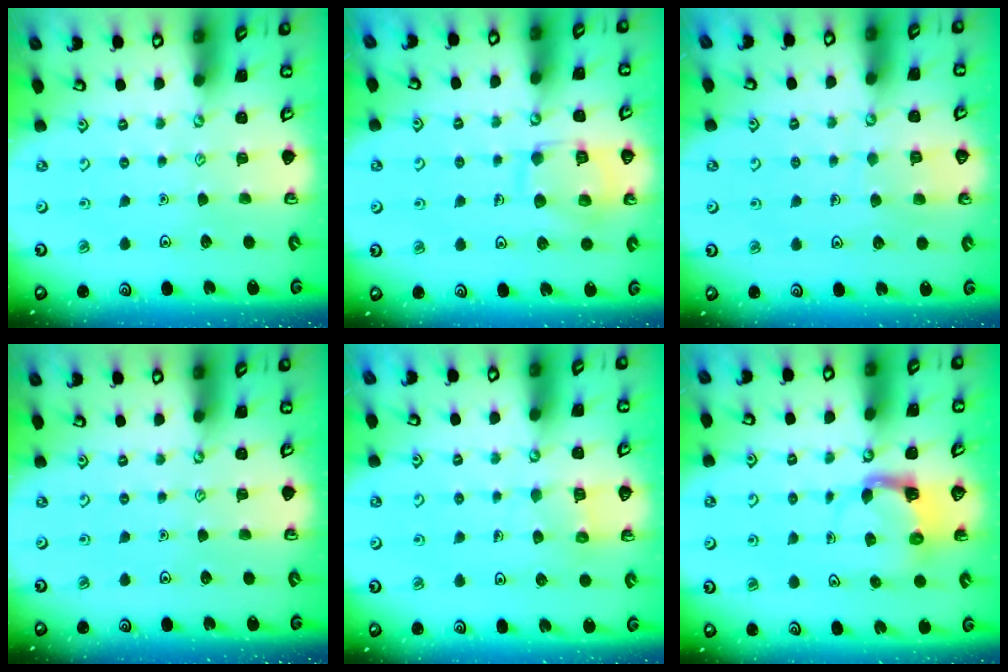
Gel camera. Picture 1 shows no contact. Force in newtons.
{"total": 12.8, "press": 12.8, "slide": 1.2}
{"total": 6.5, "press": 6.5, "slide": 0.4}
{"total": 0.0}
{"total": 6.1, "press": 6.1, "slide": 0.6}
{"total": 3.9, "press": 3.9, "slide": 0.6}